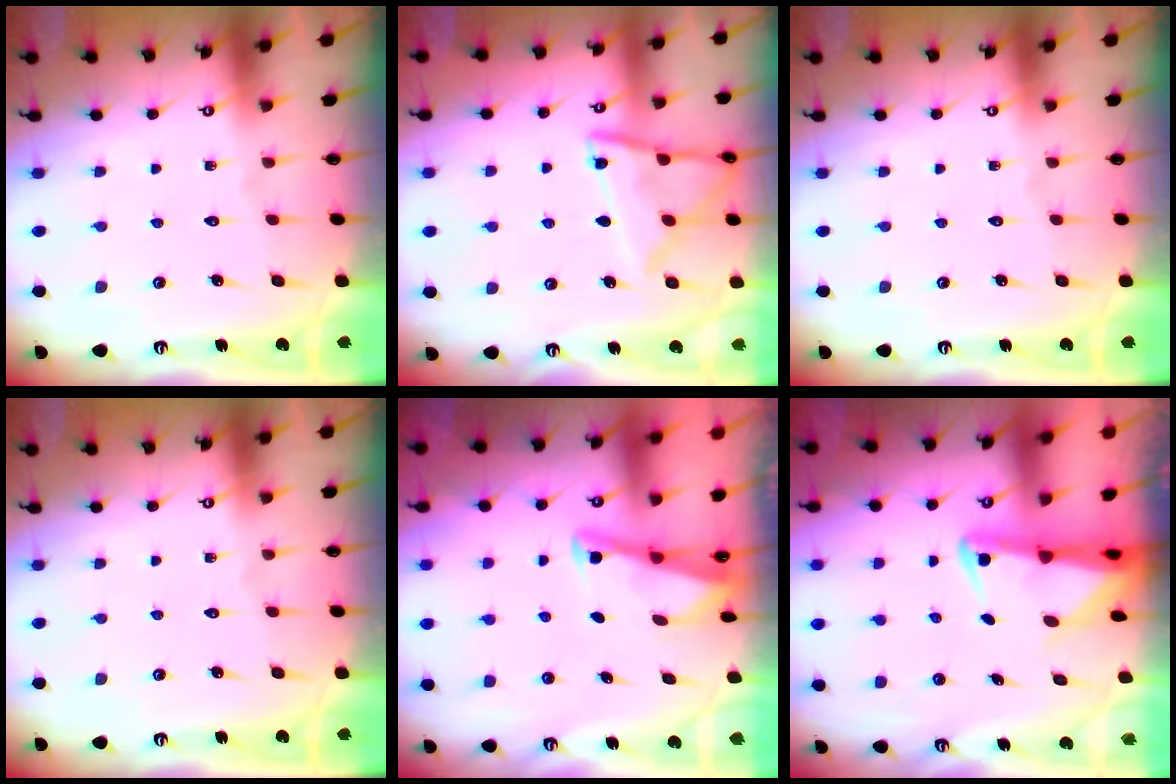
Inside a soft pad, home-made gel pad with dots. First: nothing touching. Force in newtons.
{"total": 12.4, "press": 12.4, "slide": 1.3}
{"total": 0.0}
{"total": 0.0}
{"total": 3.1, "press": 3.1, "slide": 0.3}
{"total": 2.9, "press": 2.8, "slide": 0.7}